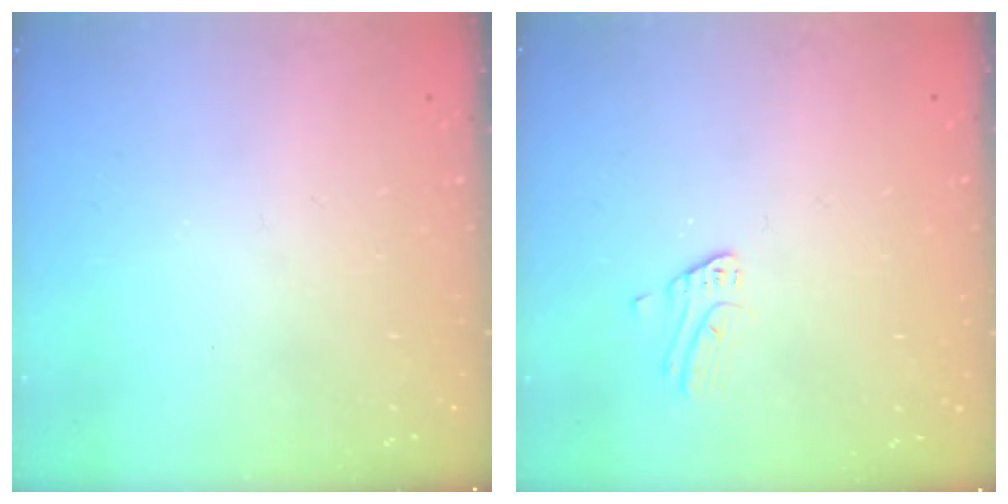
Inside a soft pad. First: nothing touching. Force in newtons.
{"total": 2.4, "press": 2.4, "slide": 0.1}